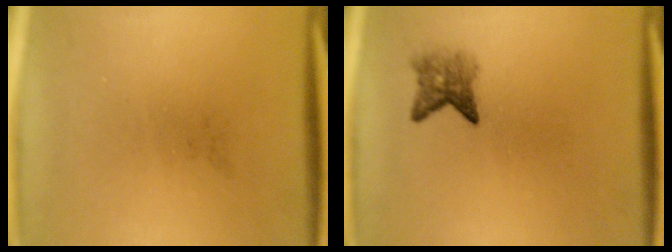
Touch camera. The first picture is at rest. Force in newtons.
{"total": 3.0}